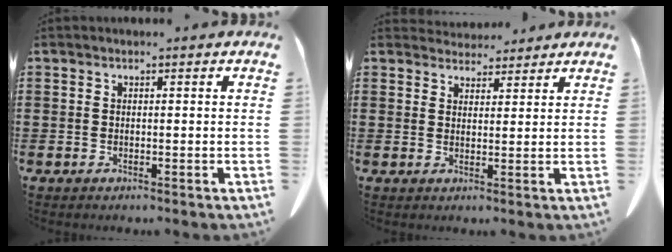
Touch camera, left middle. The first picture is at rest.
{"total": 3.6, "force": [3.4, 1.0, 0.2], "torque": [-0.005, -0.011, 0.064]}